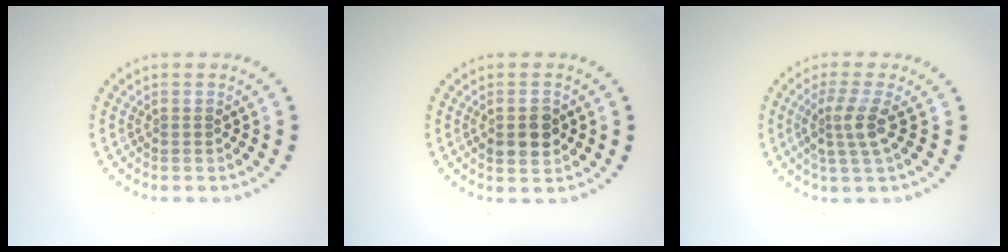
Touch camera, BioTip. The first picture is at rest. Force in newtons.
{"total": 3.0, "press": 2.9, "slide": 0.2}
{"total": 3.0, "press": 2.3, "slide": 1.9}